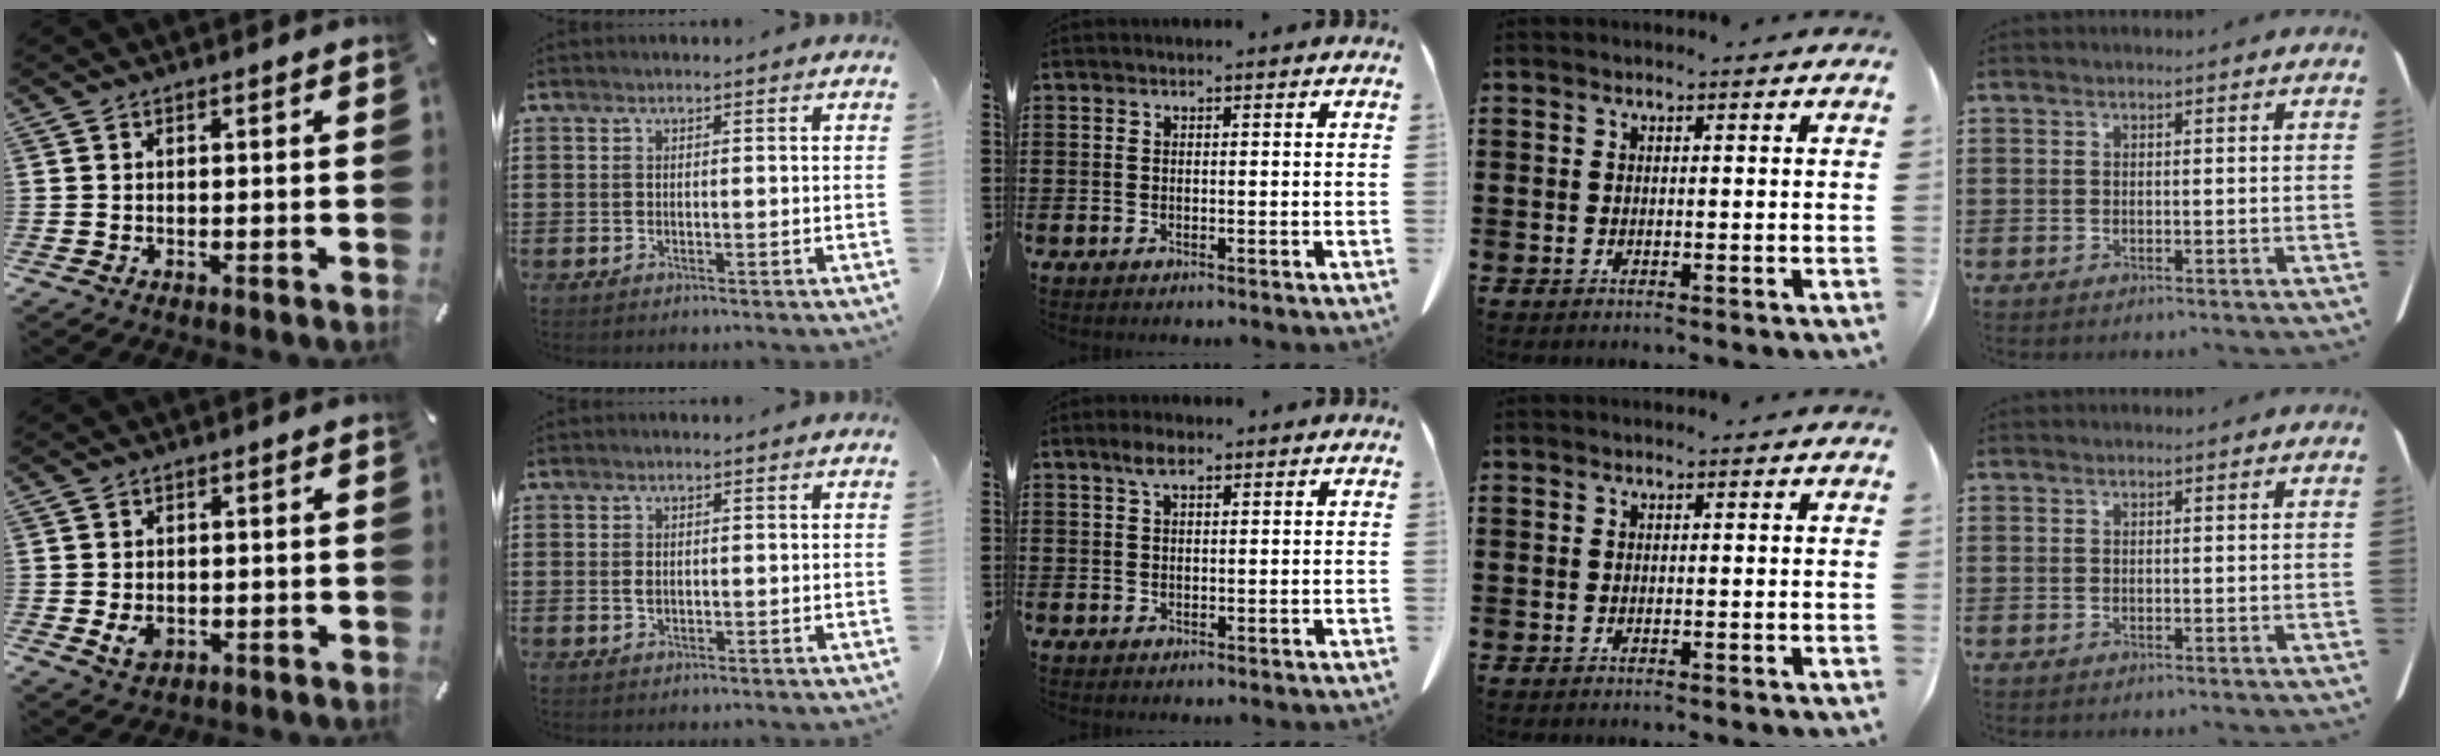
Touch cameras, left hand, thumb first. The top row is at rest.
{"thumb": {"total": 4.5, "force": [-0.8, 3.6, 2.6], "torque": [-0.049, -0.001, -0.014]}, "index": {"total": 1.0, "force": [0.2, 0.6, 0.8], "torque": [-0.019, 0.003, 0.002]}, "middle": {"total": 2.5, "force": [1.5, 0.9, 1.8], "torque": [-0.040, 0.005, 0.027]}}